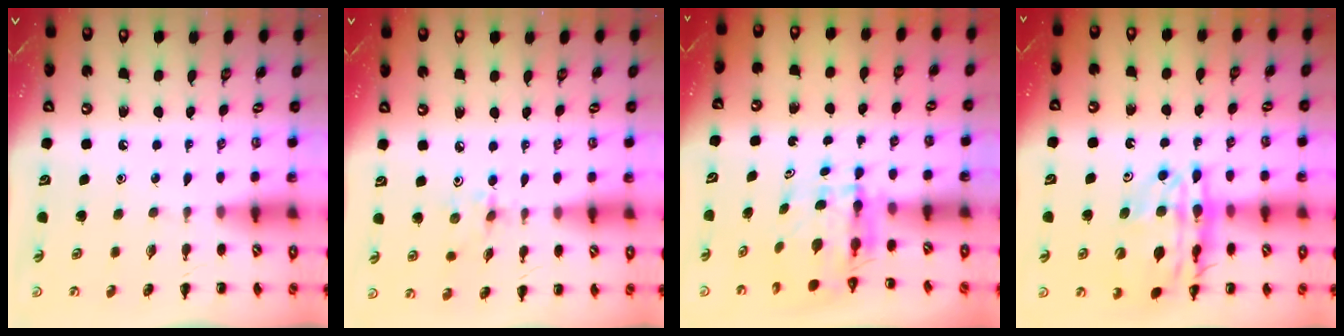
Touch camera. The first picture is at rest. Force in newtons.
{"total": 2.7, "press": 2.5, "slide": 0.8}
{"total": 5.9, "press": 5.8, "slide": 0.8}
{"total": 19.7, "press": 19.5, "slide": 2.9}